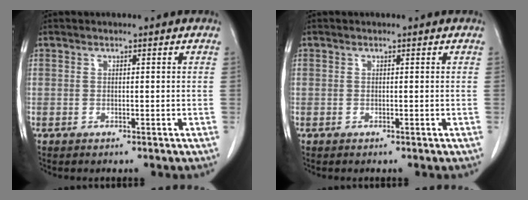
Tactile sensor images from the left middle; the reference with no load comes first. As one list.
[{"total": 0.0}]